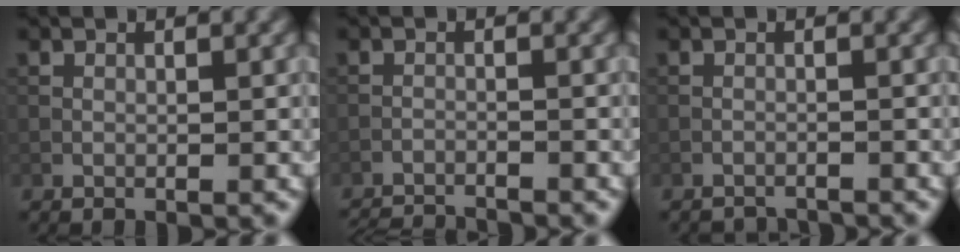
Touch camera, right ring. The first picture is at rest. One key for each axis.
{"total": 6.8, "fx": -6.6, "fy": 0.9, "fz": 1.1, "tx": -0.020, "ty": -0.013, "tz": -0.099}
{"total": 3.1, "fx": -3.1, "fy": 0.3, "fz": 0.2, "tx": -0.009, "ty": -0.006, "tz": -0.048}